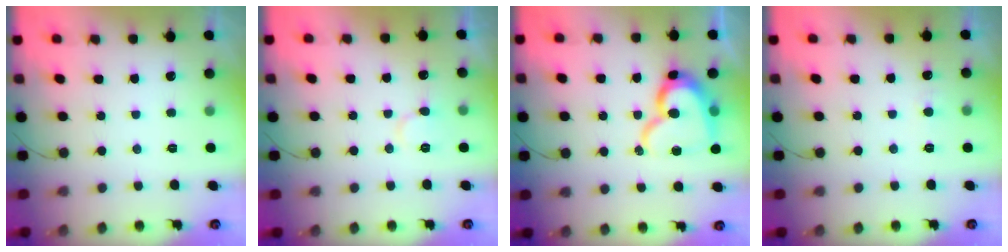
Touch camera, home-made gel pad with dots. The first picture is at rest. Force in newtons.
{"total": 7.0, "press": 6.9, "slide": 1.0}
{"total": 16.4, "press": 16.4, "slide": 1.5}
{"total": 3.9, "press": 3.9, "slide": 0.5}